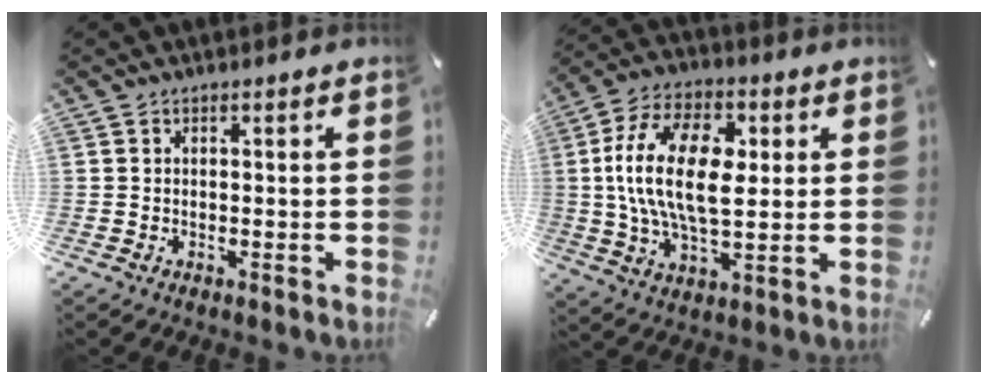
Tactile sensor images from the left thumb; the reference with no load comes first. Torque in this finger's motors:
{"motor_torque": [0.51, 1.31, 2.31, -0.46, 0.32]}